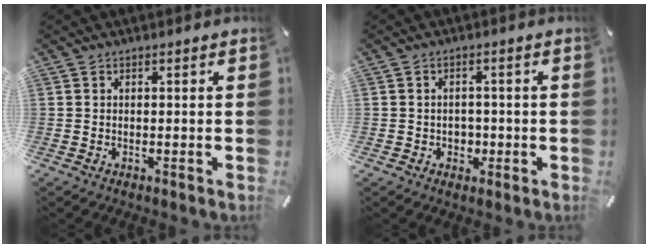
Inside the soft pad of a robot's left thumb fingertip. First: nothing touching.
{"total": 2.9, "force": [-0.6, 2.6, 1.1], "torque": [-0.013, -0.001, -0.014]}